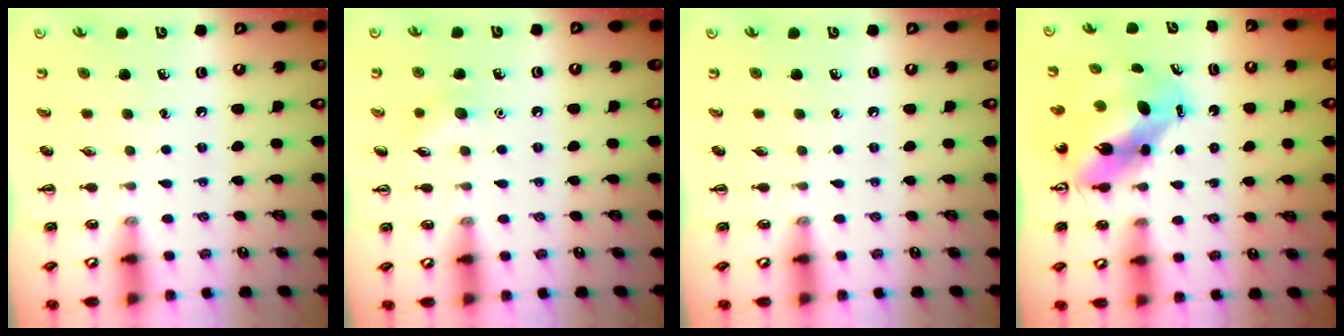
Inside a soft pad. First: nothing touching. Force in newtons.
{"total": 6.5, "press": 6.3, "slide": 1.6}
{"total": 0.0}
{"total": 8.1, "press": 7.8, "slide": 2.3}